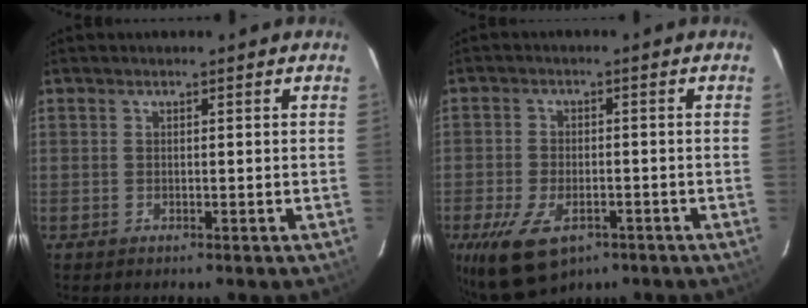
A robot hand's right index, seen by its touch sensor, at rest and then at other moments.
{"total": 11.6, "force": [-6.4, 6.1, 7.4], "torque": [-0.166, -0.026, -0.106]}